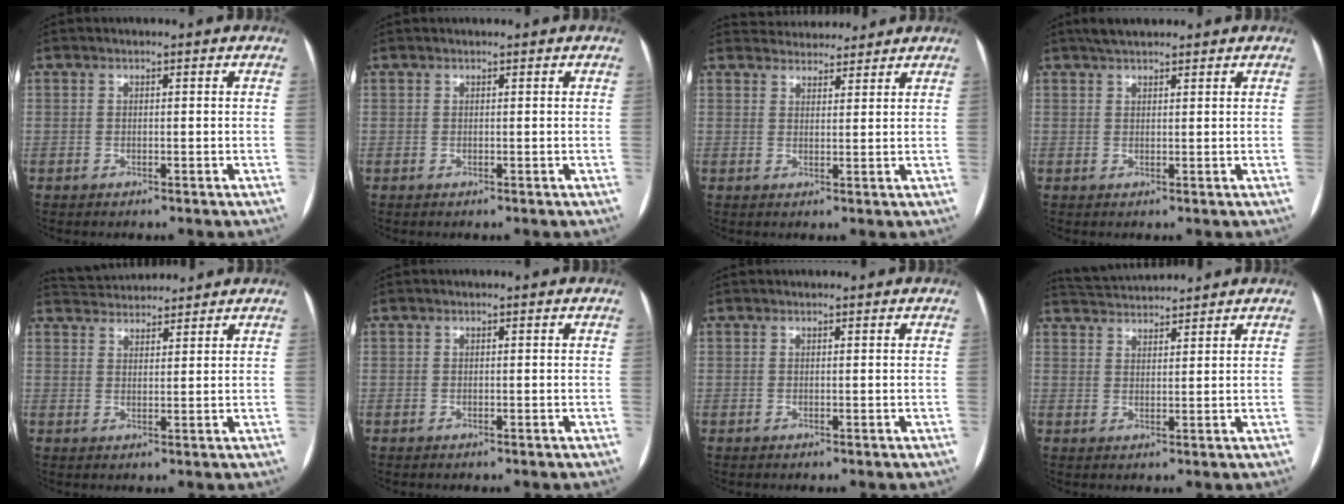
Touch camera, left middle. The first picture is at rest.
{"total": 0.6, "force": [0.6, 0.1, 0.1], "torque": [-0.004, 0.016, 0.013]}
{"total": 6.5, "force": [6.2, 1.8, 0.7], "torque": [-0.006, 0.019, 0.085]}
{"total": 3.6, "force": [3.0, 1.1, 1.6], "torque": [-0.027, 0.020, 0.052]}
{"total": 6.7, "force": [6.5, 1.2, 1.1], "torque": [-0.026, 0.029, 0.103]}
{"total": 0.0}
{"total": 0.8, "force": [0.7, 0.2, 0.1], "torque": [-0.006, 0.018, 0.015]}
{"total": 6.1, "force": [6.0, 0.2, 0.9], "torque": [-0.027, 0.028, 0.102]}